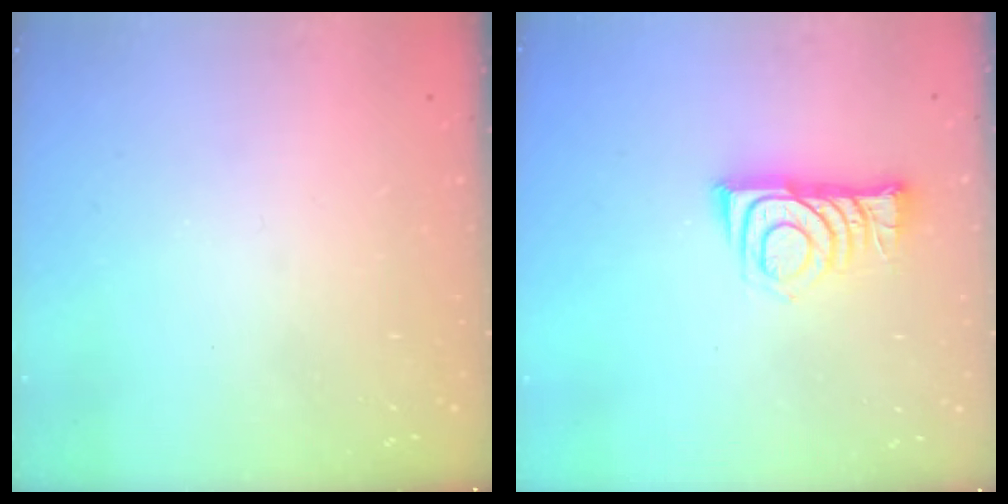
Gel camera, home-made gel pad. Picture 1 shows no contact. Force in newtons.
{"total": 8.9, "press": 8.8, "slide": 0.9}